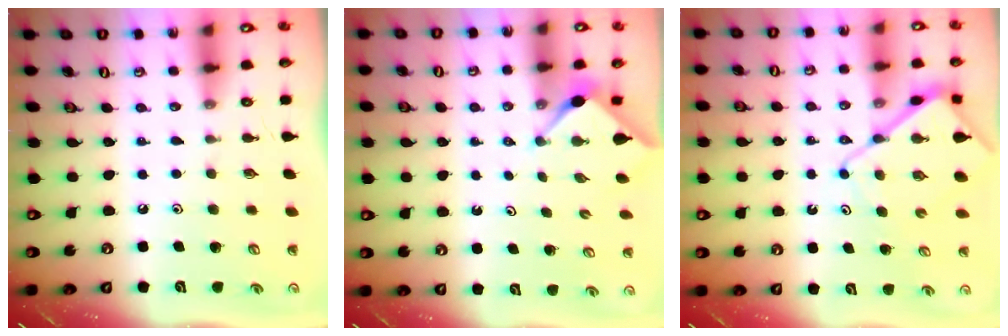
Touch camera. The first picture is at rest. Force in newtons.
{"total": 2.9, "press": 2.9, "slide": 0.2}
{"total": 9.7, "press": 9.7, "slide": 1.1}